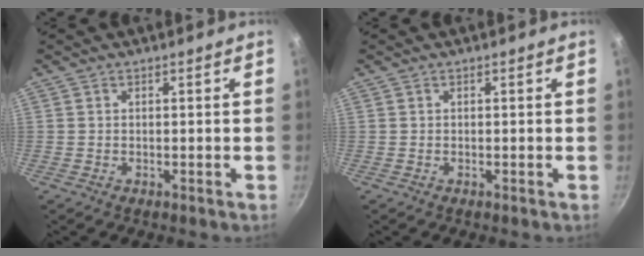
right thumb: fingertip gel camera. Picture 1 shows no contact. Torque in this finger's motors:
{"motor_torque": [-0.02, 0.00, -0.03, 0.00, 0.02]}